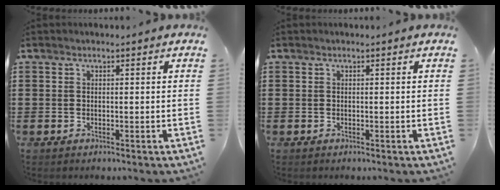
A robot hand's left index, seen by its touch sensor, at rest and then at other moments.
{"total": 0.0}